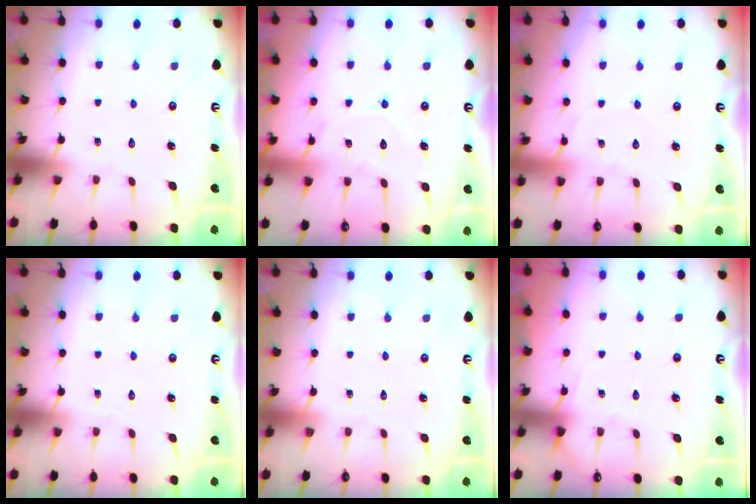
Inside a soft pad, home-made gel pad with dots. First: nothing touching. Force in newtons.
{"total": 9.7, "press": 9.7, "slide": 0.9}
{"total": 2.9, "press": 2.8, "slide": 0.4}
{"total": 0.0}
{"total": 0.0}
{"total": 3.7, "press": 3.7, "slide": 0.6}